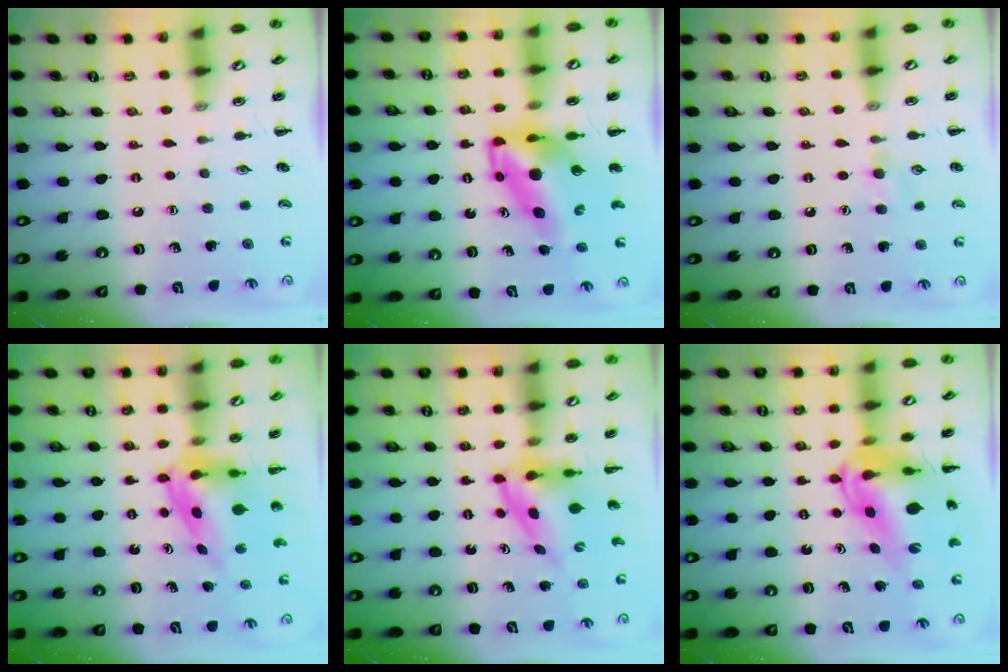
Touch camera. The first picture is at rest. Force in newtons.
{"total": 8.0, "press": 7.6, "slide": 2.5}
{"total": 5.3, "press": 5.0, "slide": 1.9}
{"total": 4.0, "press": 4.0, "slide": 0.7}
{"total": 3.9, "press": 3.8, "slide": 0.6}
{"total": 13.9, "press": 13.2, "slide": 4.2}